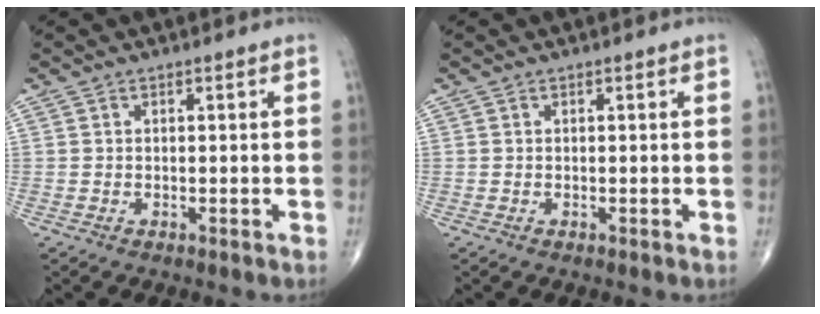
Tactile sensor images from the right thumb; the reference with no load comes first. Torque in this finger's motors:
{"motor_torque": [0.00, 0.00, 0.00, 0.01, 0.00]}